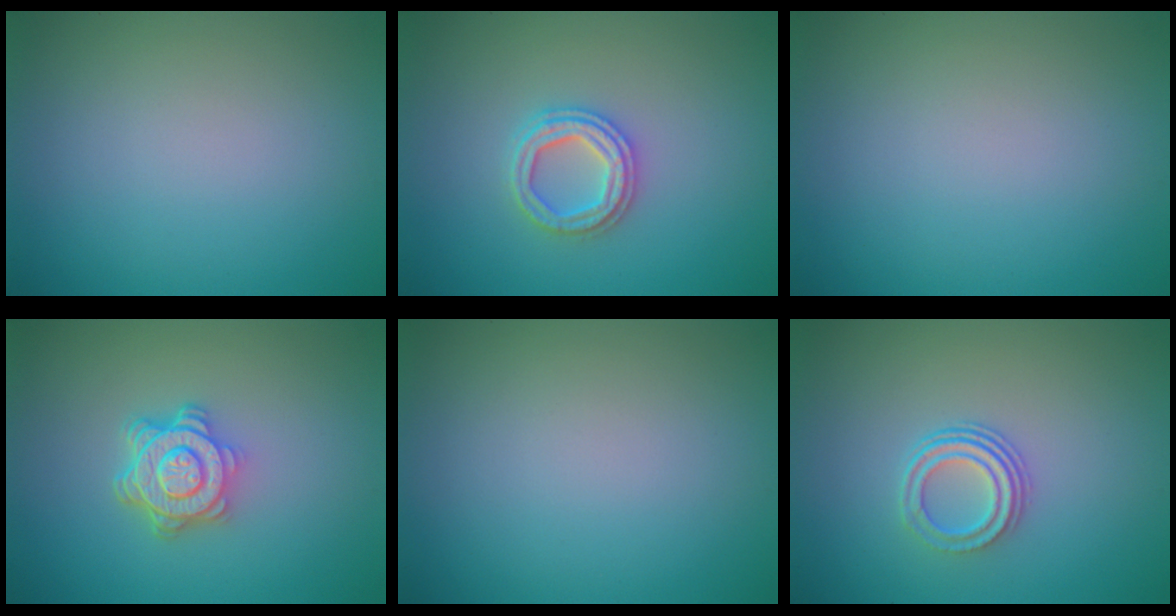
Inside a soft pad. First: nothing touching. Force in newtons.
{"total": 3.3, "press": 3.2, "slide": 0.6}
{"total": 0.0}
{"total": 4.6, "press": 3.4, "slide": 3.1}
{"total": 0.0}
{"total": 3.1, "press": 2.3, "slide": 2.1}